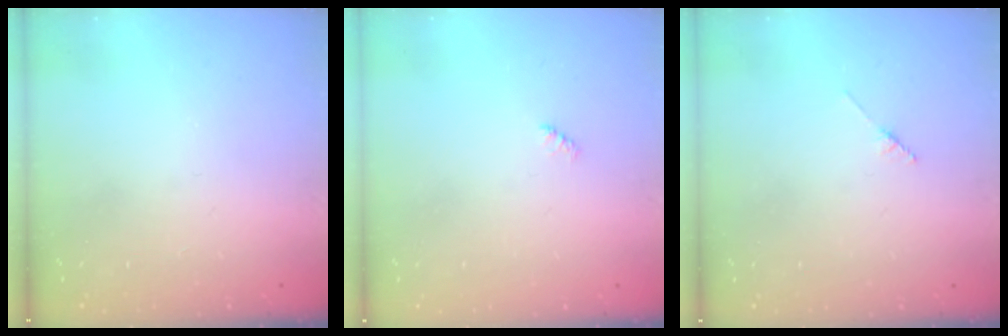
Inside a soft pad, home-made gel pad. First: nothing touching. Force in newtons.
{"total": 2.3, "press": 2.2, "slide": 0.5}
{"total": 1.7, "press": 1.6, "slide": 0.2}